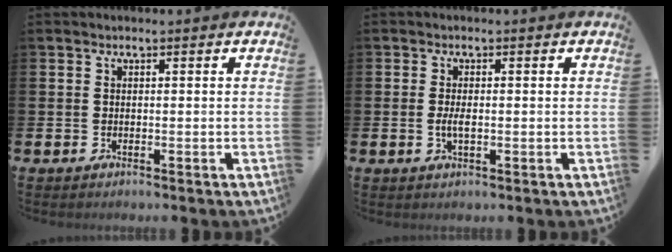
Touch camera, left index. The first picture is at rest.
{"total": 2.1, "force": [-0.2, 0.8, 1.9], "torque": [-0.030, -0.001, -0.005]}